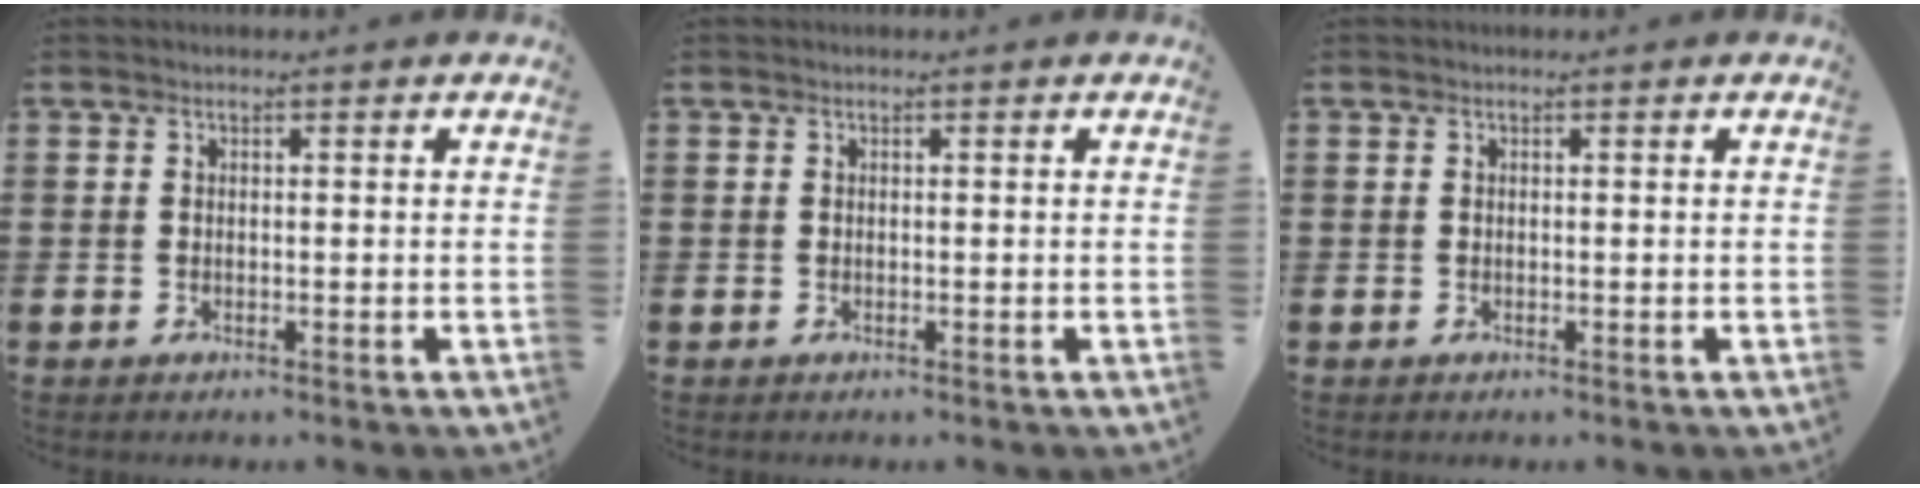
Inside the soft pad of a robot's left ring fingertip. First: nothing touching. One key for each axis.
{"total": 0.0}
{"total": 0.0}